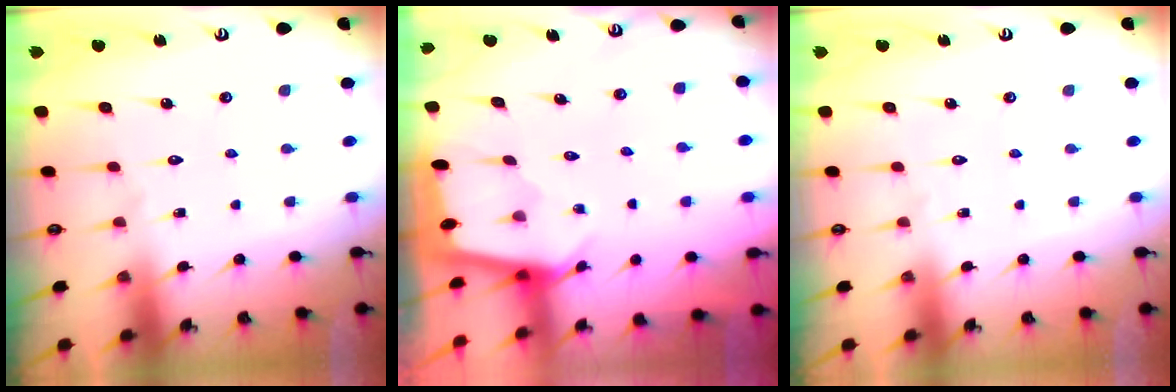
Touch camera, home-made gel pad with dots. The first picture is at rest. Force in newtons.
{"total": 1.8, "press": 1.7, "slide": 0.1}
{"total": 0.0}